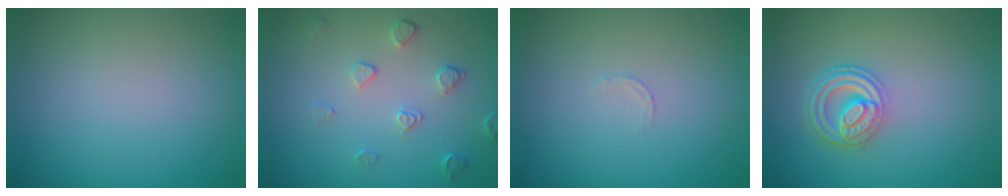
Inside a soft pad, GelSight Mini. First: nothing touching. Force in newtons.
{"total": 2.0, "press": 1.3, "slide": 1.5}
{"total": 0.7, "press": 0.6, "slide": 0.3}
{"total": 4.5, "press": 3.3, "slide": 3.0}